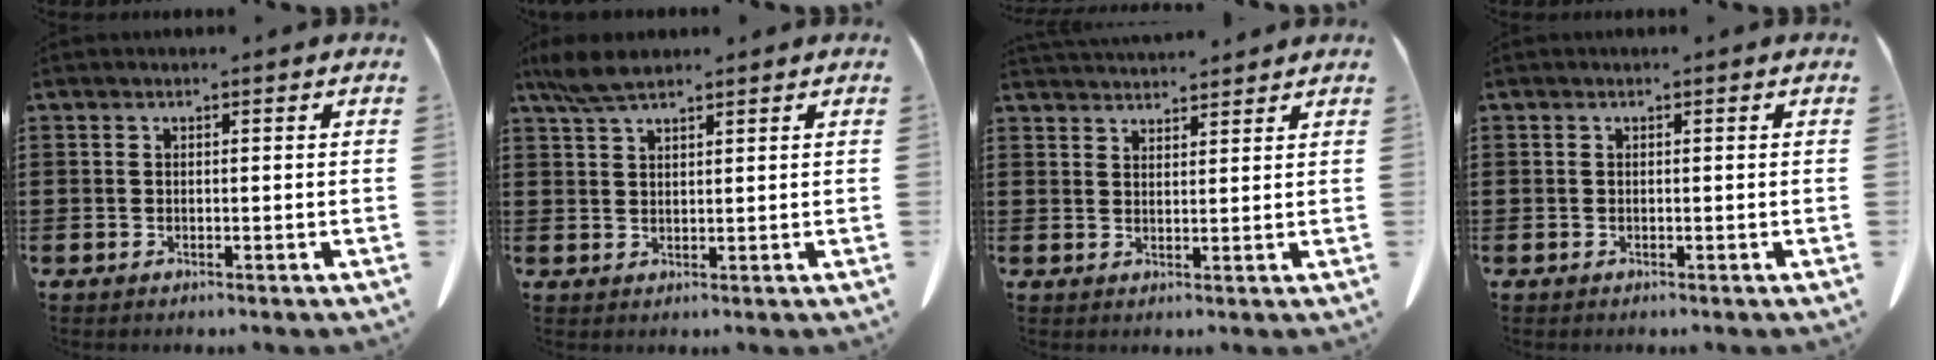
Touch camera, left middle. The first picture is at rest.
{"total": 4.6, "force": [3.5, 1.1, 2.8], "torque": [-0.063, -0.002, 0.065]}
{"total": 3.2, "force": [3.2, 0.2, 0.1], "torque": [-0.011, -0.010, 0.060]}
{"total": 0.0}